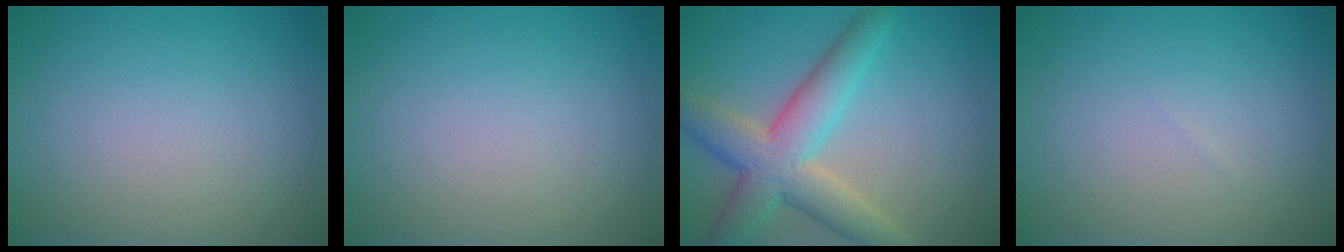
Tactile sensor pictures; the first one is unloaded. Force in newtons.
{"total": 0.0}
{"total": 6.9, "press": 6.9, "slide": 0.4}
{"total": 0.0}